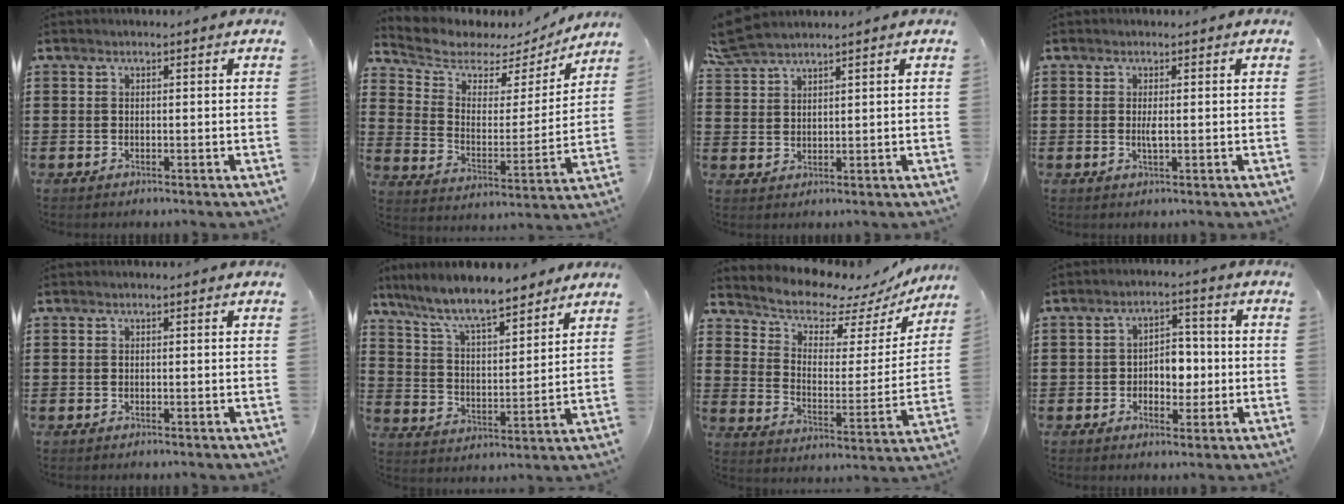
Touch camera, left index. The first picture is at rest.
{"total": 5.2, "force": [4.5, 2.3, 0.9], "torque": [-0.057, -0.032, 0.073]}
{"total": 4.0, "force": [3.7, 0.6, 1.3], "torque": [-0.037, -0.002, 0.071]}
{"total": 1.5, "force": [-0.1, 0.3, 1.5], "torque": [-0.028, -0.002, -0.002]}
{"total": 0.0}
{"total": 8.9, "force": [7.7, 1.3, 4.3], "torque": [-0.113, -0.036, 0.134]}
{"total": 7.6, "force": [7.1, 2.1, 1.9], "torque": [-0.061, -0.058, 0.120]}
{"total": 4.9, "force": [-1.0, 3.4, 3.4], "torque": [-0.062, 0.008, -0.025]}